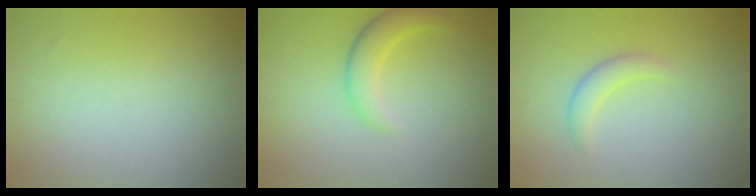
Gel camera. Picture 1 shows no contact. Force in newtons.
{"total": 2.4, "press": 2.4, "slide": 0.1}
{"total": 1.5, "press": 1.5, "slide": 0.1}